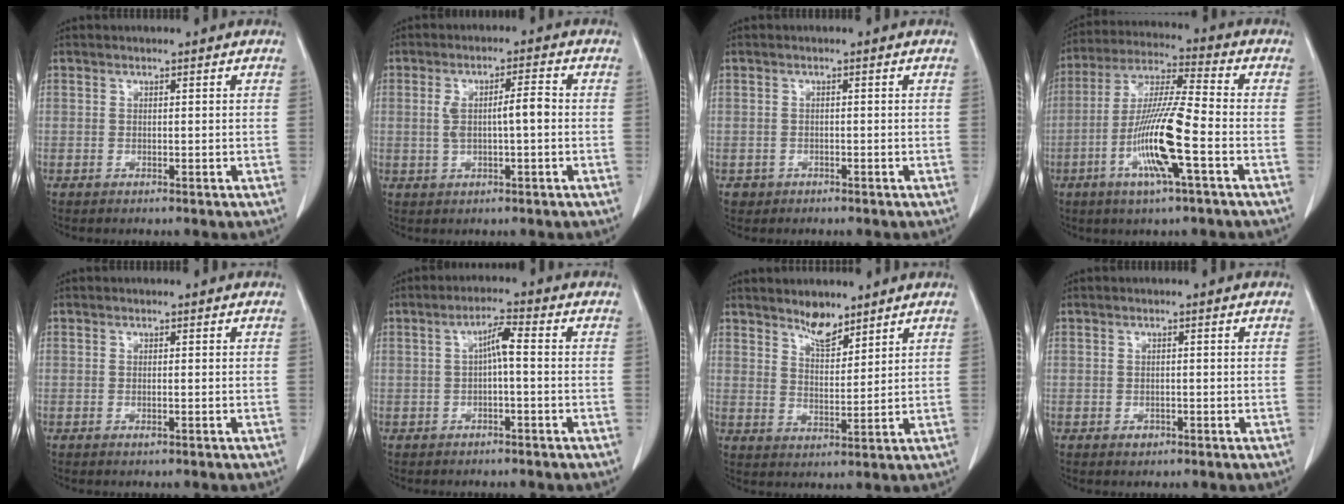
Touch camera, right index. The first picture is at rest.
{"total": 5.3, "force": [0.1, 1.0, 5.2], "torque": [-0.100, 0.016, 0.008]}
{"total": 1.4, "force": [-0.7, 1.1, -0.1], "torque": [-0.007, 0.005, -0.010]}
{"total": 13.4, "force": [-4.2, 0.4, 12.7], "torque": [-0.254, -0.005, -0.082]}
{"total": 0.5, "force": [-0.1, 0.1, 0.5], "torque": [-0.010, 0.000, 0.001]}
{"total": 3.5, "force": [-0.1, 0.4, 3.5], "torque": [-0.063, 0.013, 0.001]}
{"total": 4.5, "force": [3.9, 1.4, 1.8], "torque": [-0.037, -0.005, 0.074]}
{"total": 1.1, "force": [-0.5, 0.9, 0.4], "torque": [-0.006, 0.003, -0.003]}